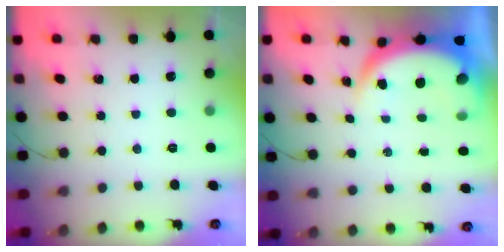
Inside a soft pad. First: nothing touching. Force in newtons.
{"total": 9.1, "press": 9.0, "slide": 1.0}